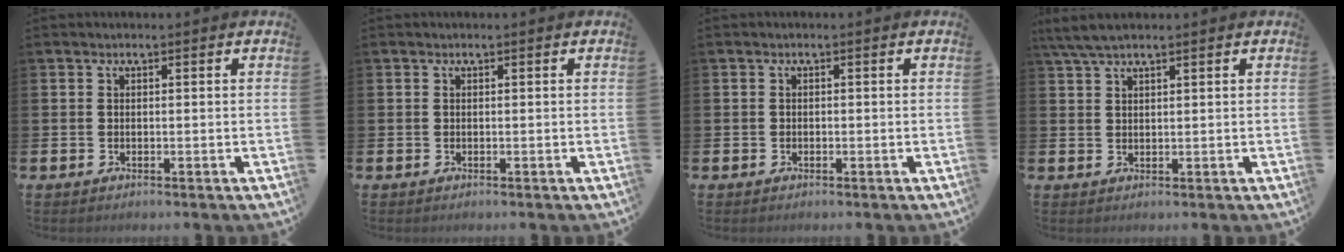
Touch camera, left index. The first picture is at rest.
{"total": 0.0}
{"total": 0.6, "force": [-0.3, 0.4, 0.2], "torque": [-0.012, 0.007, -0.007]}
{"total": 3.7, "force": [2.9, 0.8, 2.2], "torque": [-0.052, 0.002, 0.055]}